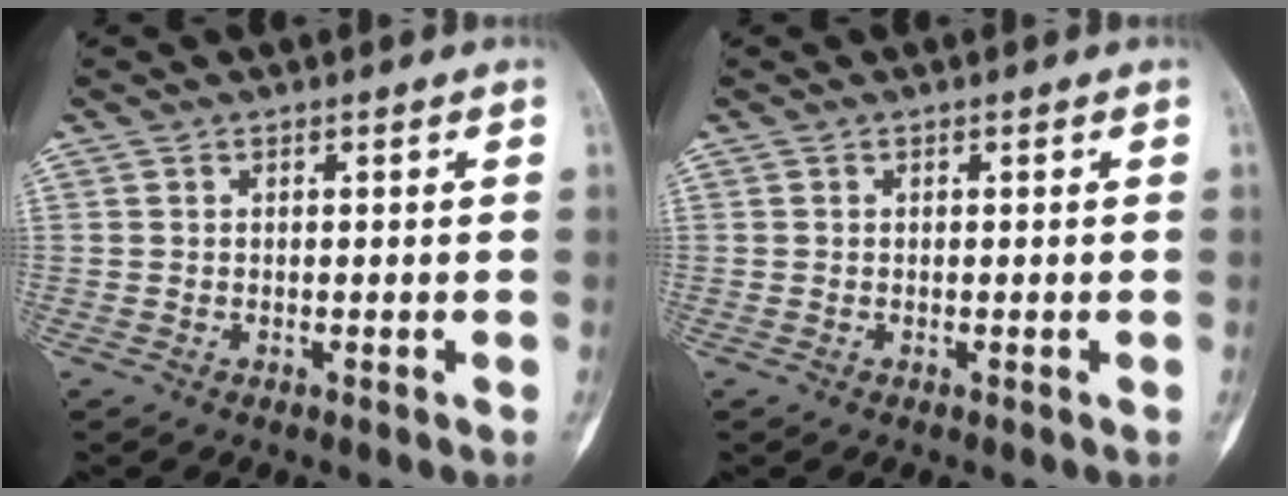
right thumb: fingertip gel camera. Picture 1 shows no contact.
{"total": 0.0}